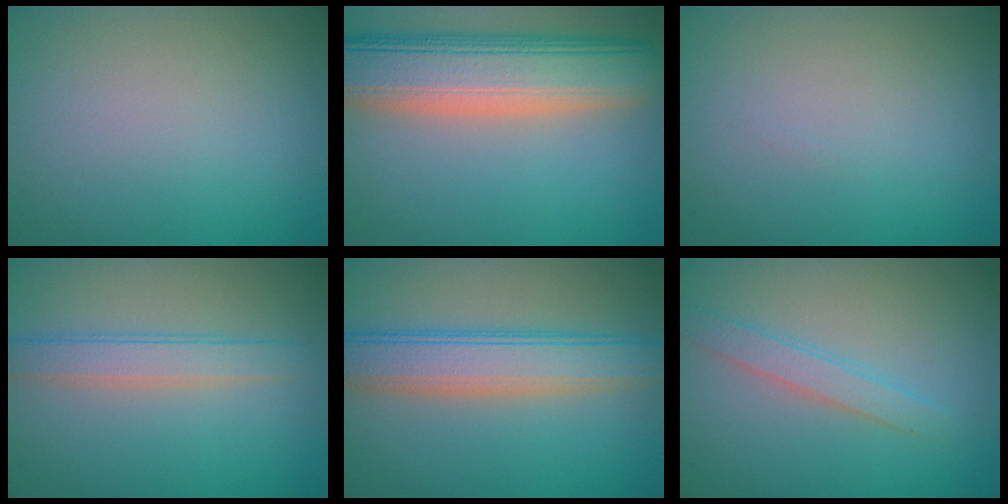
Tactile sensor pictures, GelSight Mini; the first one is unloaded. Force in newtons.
{"total": 9.9, "press": 9.8, "slide": 1.1}
{"total": 0.0}
{"total": 2.7, "press": 2.7, "slide": 0.0}
{"total": 6.9, "press": 6.9, "slide": 0.3}
{"total": 2.0, "press": 2.0, "slide": 0.1}